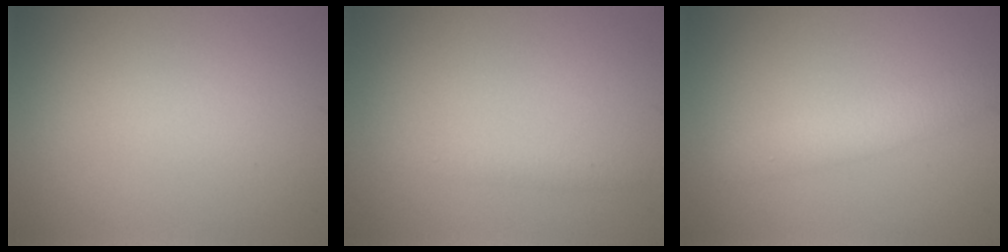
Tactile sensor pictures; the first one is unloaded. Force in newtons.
{"total": 0.9, "press": 0.9, "slide": 0.0}
{"total": 2.5, "press": 2.5, "slide": 0.1}